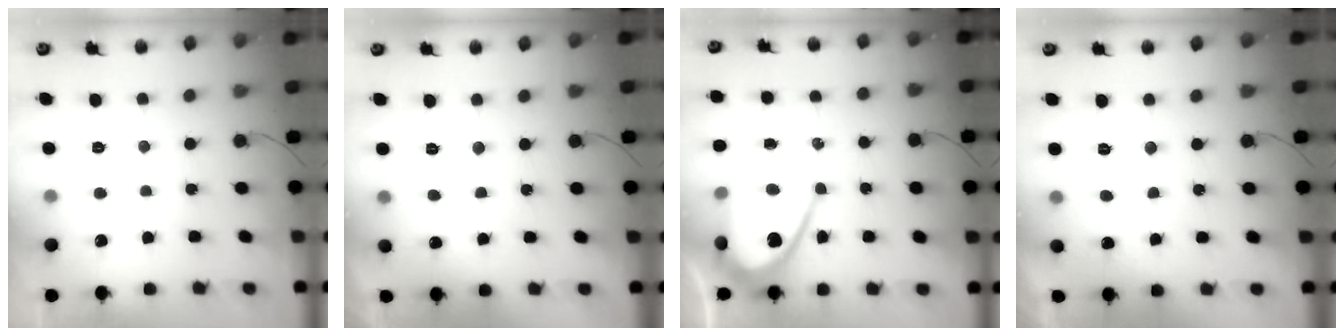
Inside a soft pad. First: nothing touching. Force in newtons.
{"total": 2.6, "press": 2.6, "slide": 0.1}
{"total": 11.8, "press": 11.7, "slide": 1.0}
{"total": 4.9, "press": 4.8, "slide": 0.5}